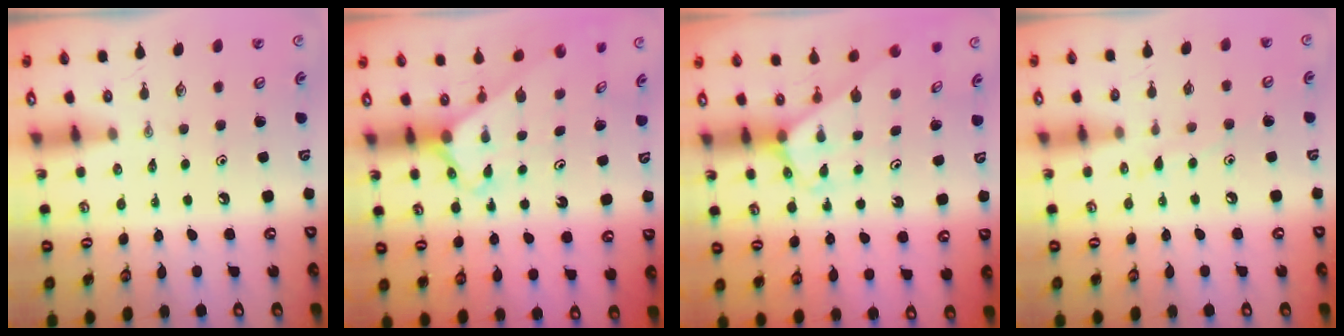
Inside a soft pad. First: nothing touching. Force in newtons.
{"total": 2.3, "press": 2.3, "slide": 0.2}
{"total": 2.6, "press": 2.6, "slide": 0.1}
{"total": 6.2, "press": 6.2, "slide": 0.5}